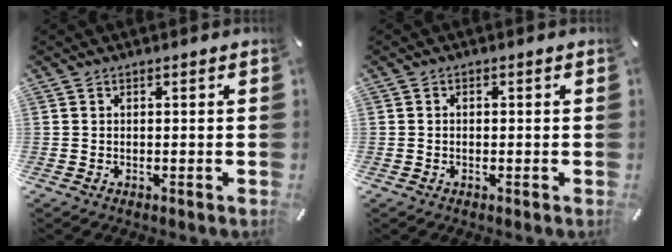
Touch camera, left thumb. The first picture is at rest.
{"total": 0.7, "force": [-0.1, 0.5, 0.5], "torque": [-0.010, 0.002, -0.004]}